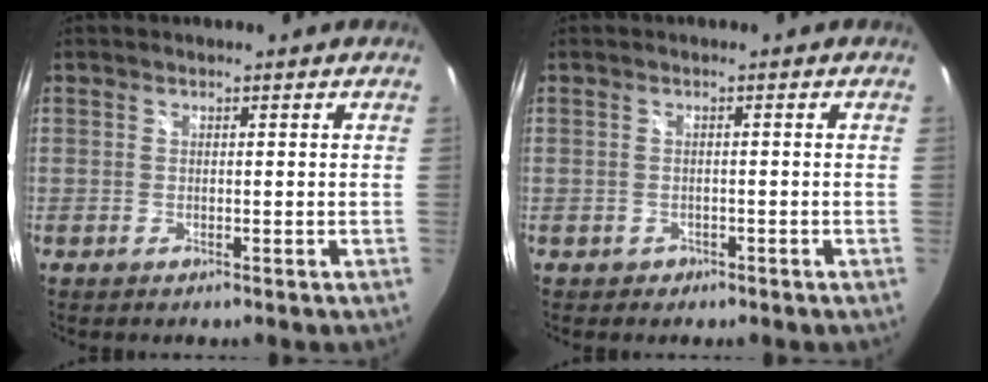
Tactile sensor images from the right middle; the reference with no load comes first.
{"total": 1.8, "force": [-0.9, 1.6, 0.4], "torque": [-0.010, -0.002, -0.010]}